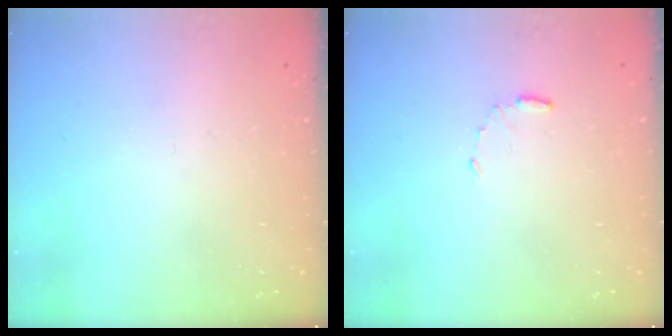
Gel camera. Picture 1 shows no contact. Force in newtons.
{"total": 5.3, "press": 5.3, "slide": 0.4}